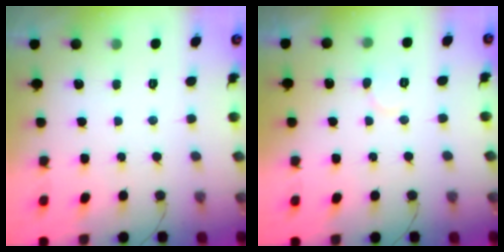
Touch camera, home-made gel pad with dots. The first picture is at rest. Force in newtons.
{"total": 5.3, "press": 5.3, "slide": 0.2}